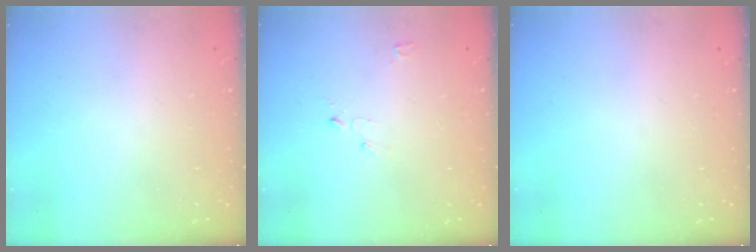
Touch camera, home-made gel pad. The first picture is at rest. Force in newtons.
{"total": 2.7, "press": 2.6, "slide": 0.3}
{"total": 0.0}